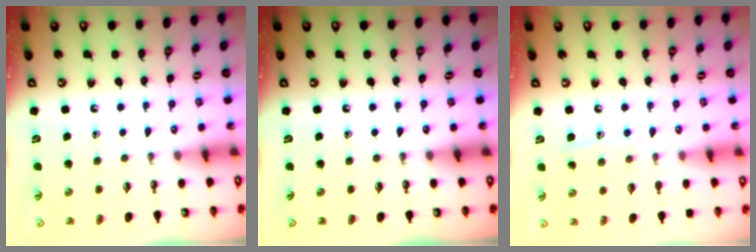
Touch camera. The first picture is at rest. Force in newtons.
{"total": 0.0}
{"total": 6.8, "press": 6.8, "slide": 0.4}